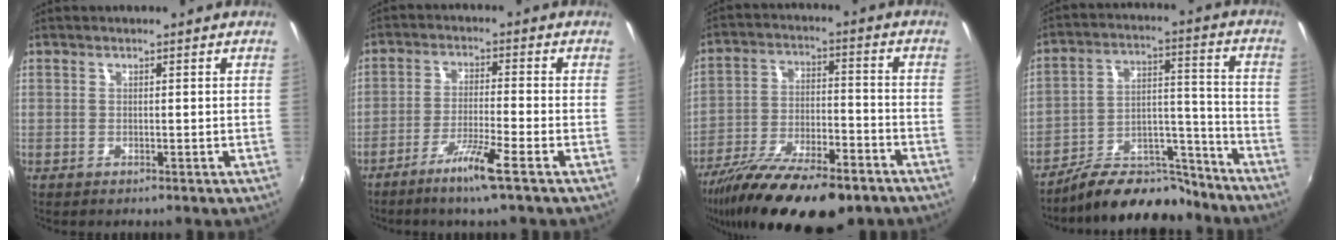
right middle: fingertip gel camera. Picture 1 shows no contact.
{"total": 6.5, "force": [-4.4, -0.6, 4.8], "torque": [-0.107, -0.006, -0.084]}
{"total": 21.0, "force": [-15.2, 6.6, 12.9], "torque": [-0.241, -0.047, -0.244]}
{"total": 16.5, "force": [-14.1, 5.8, 6.2], "torque": [-0.107, 0.032, -0.207]}